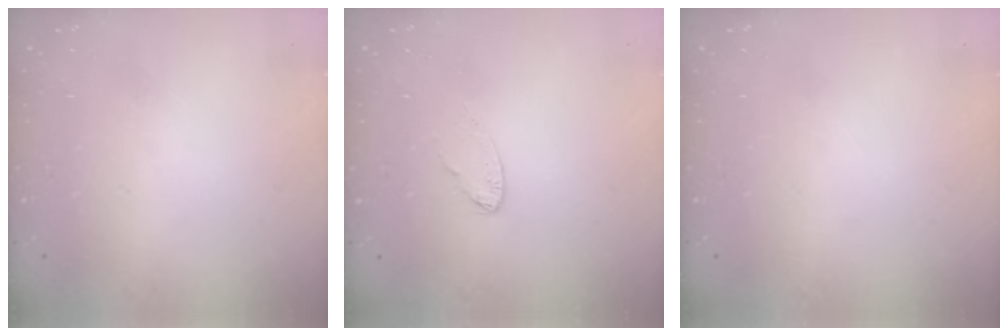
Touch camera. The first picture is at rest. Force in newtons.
{"total": 4.8, "press": 4.8, "slide": 0.4}
{"total": 0.0}